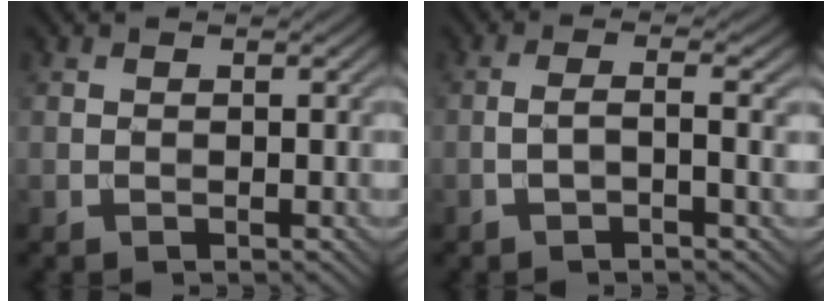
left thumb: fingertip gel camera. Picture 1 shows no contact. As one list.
[{"total": 3.5, "force": [-0.8, 0.7, 3.3], "torque": [-0.057, 0.004, -0.023]}]